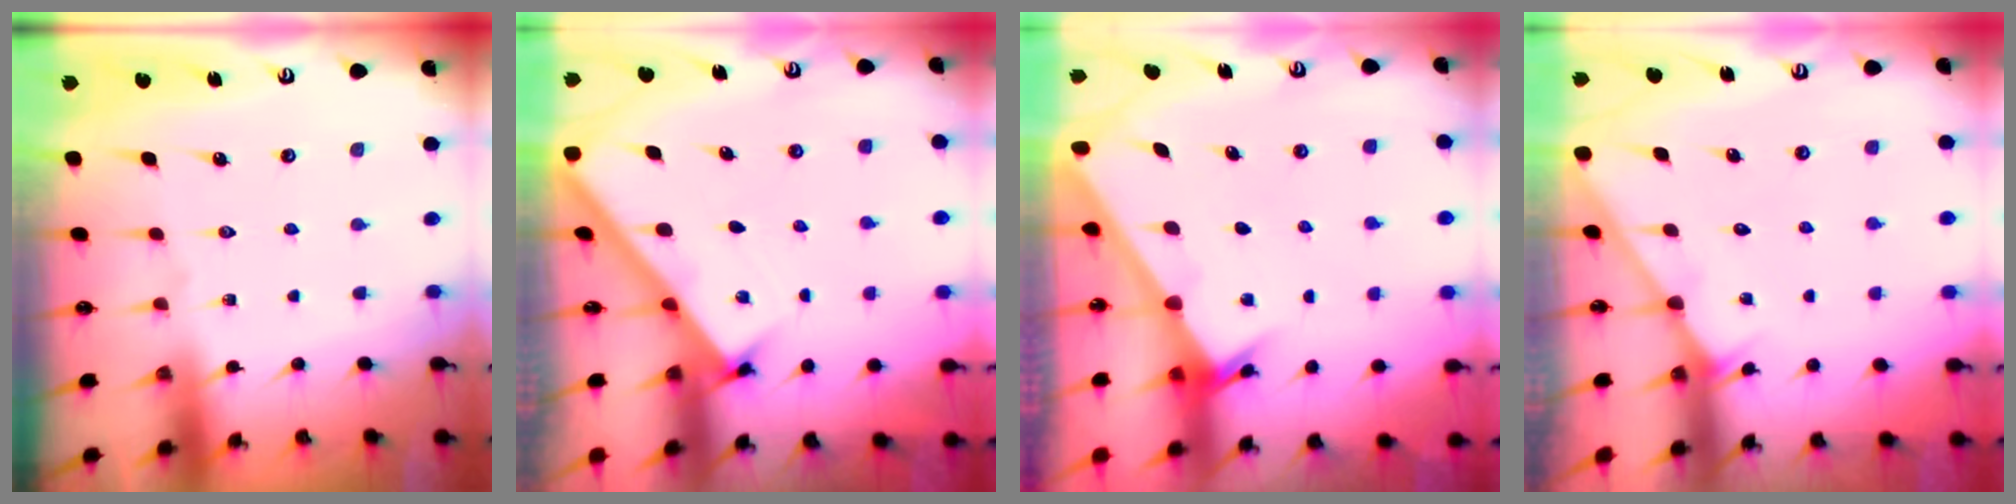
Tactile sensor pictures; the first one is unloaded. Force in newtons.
{"total": 2.7, "press": 2.7, "slide": 0.4}
{"total": 2.4, "press": 2.3, "slide": 0.2}
{"total": 3.1, "press": 3.1, "slide": 0.3}